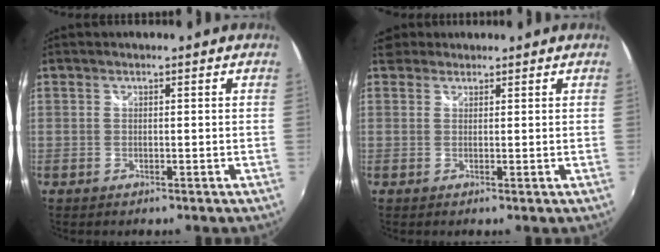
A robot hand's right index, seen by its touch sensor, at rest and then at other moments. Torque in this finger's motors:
{"motor_torque": [-0.13, 0.02, 0.06, 0.00]}